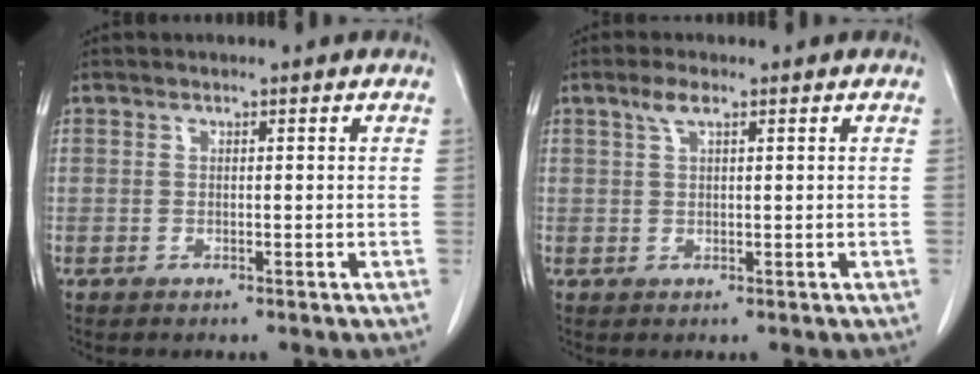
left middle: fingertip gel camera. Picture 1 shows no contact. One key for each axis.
{"total": 2.2, "fx": 1.3, "fy": 0.6, "fz": 1.7, "tx": -0.040, "ty": 0.009, "tz": 0.028}